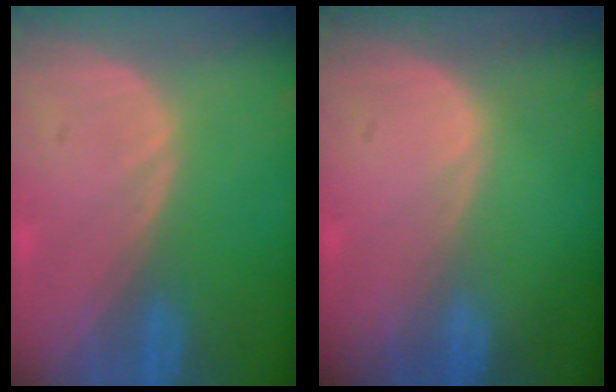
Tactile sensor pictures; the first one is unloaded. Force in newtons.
{"total": 0.0}